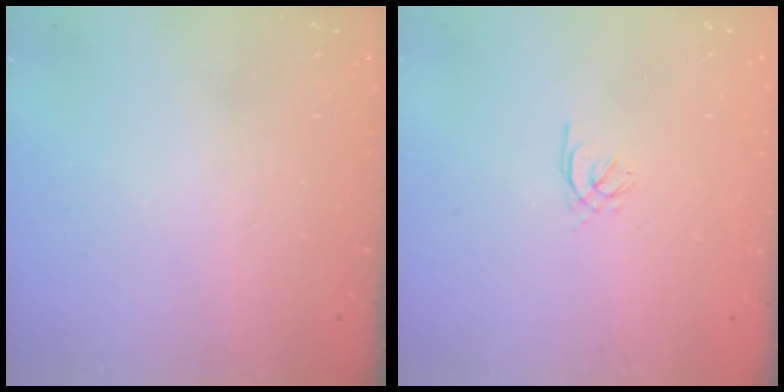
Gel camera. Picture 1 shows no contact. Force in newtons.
{"total": 0.9, "press": 0.8, "slide": 0.4}